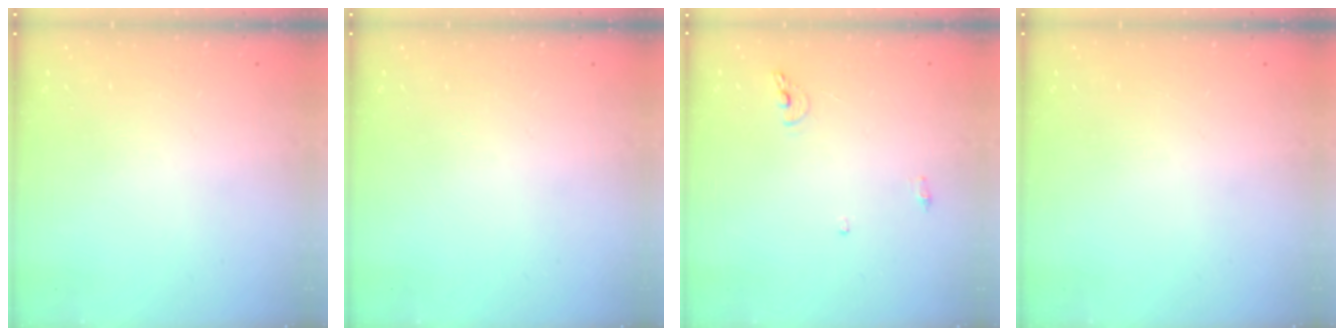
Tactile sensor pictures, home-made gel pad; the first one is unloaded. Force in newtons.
{"total": 0.0}
{"total": 6.6, "press": 6.6, "slide": 0.7}
{"total": 0.0}